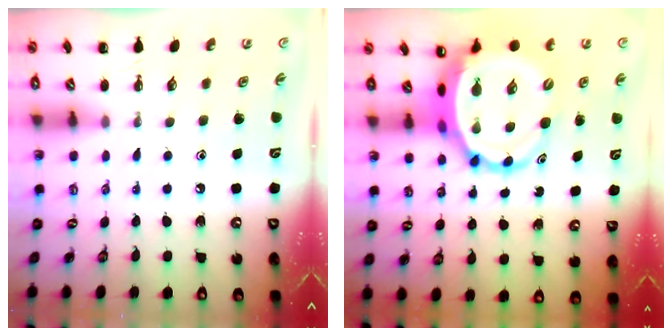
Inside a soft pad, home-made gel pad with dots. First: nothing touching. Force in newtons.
{"total": 9.0, "press": 8.6, "slide": 2.4}